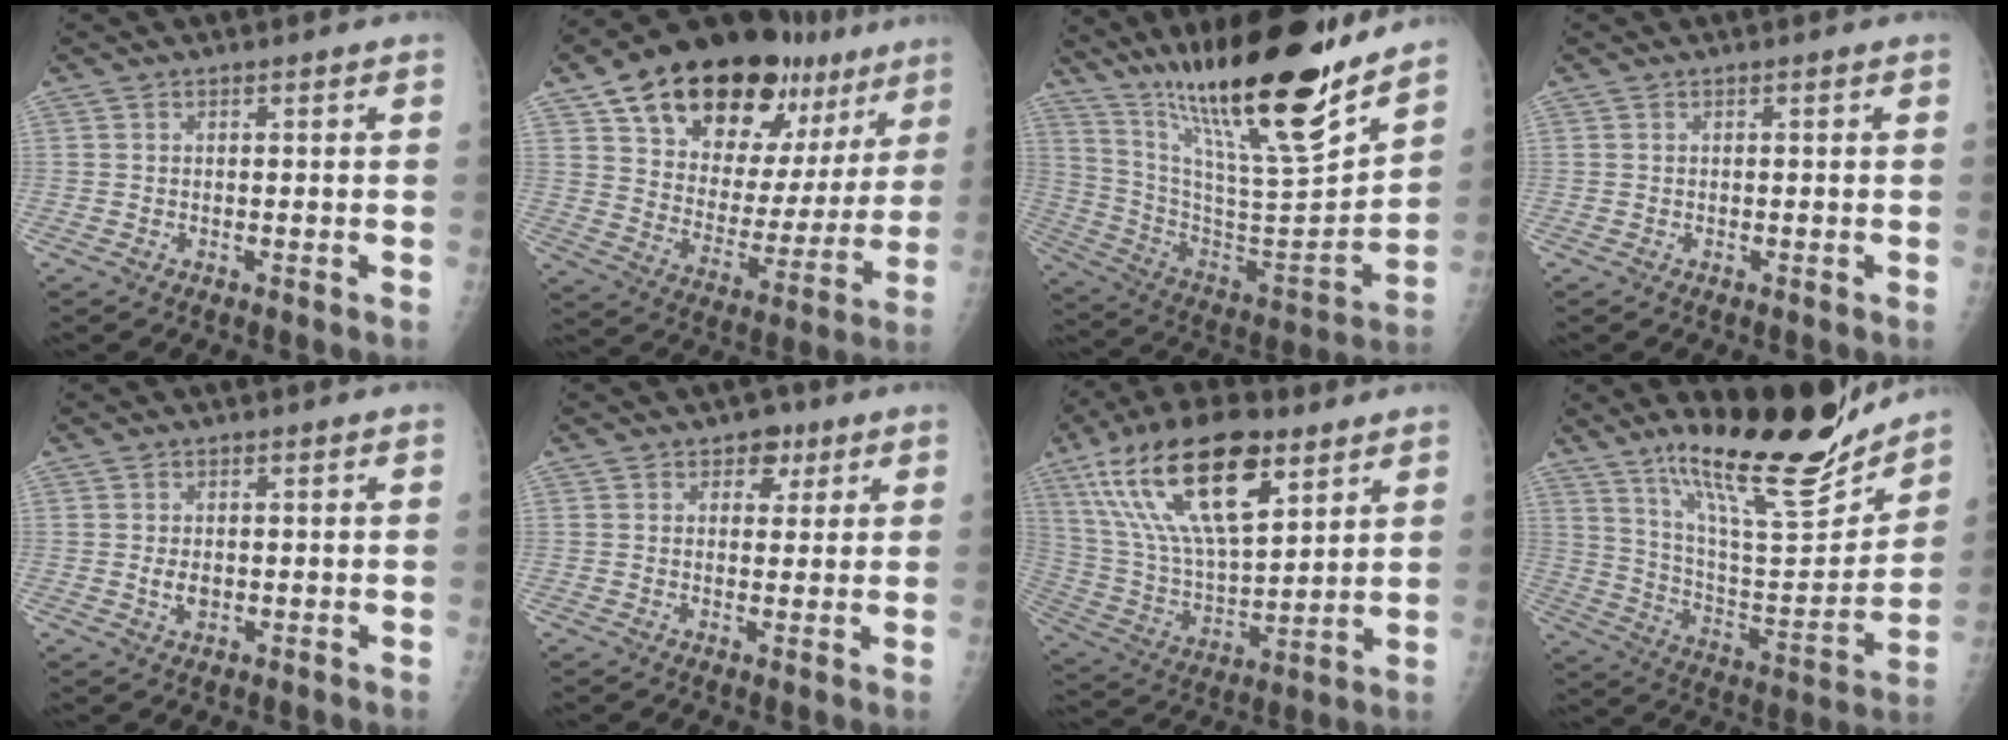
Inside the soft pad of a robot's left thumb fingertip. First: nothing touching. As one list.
[{"total": 27.5, "force": [17.5, 14.8, 15.3], "torque": [-0.191, -0.050, 0.271]}, {"total": 28.7, "force": [20.7, 5.1, 19.2], "torque": [-0.299, -0.085, 0.355]}, {"total": 0.0}, {"total": 2.4, "force": [0.0, 1.7, 1.8], "torque": [-0.025, -0.003, 0.005]}, {"total": 4.2, "force": [2.2, 3.1, 1.8], "torque": [0.005, -0.007, 0.028]}, {"total": 23.8, "force": [12.3, 10.0, 17.8], "torque": [-0.315, -0.031, 0.231]}, {"total": 23.1, "force": [17.9, 5.1, 13.6], "torque": [-0.178, -0.111, 0.300]}]